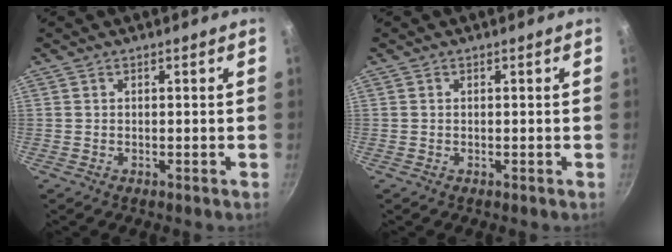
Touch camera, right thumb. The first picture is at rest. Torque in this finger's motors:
{"motor_torque": [-0.16, -0.69, -0.35, 0.12, 0.00]}